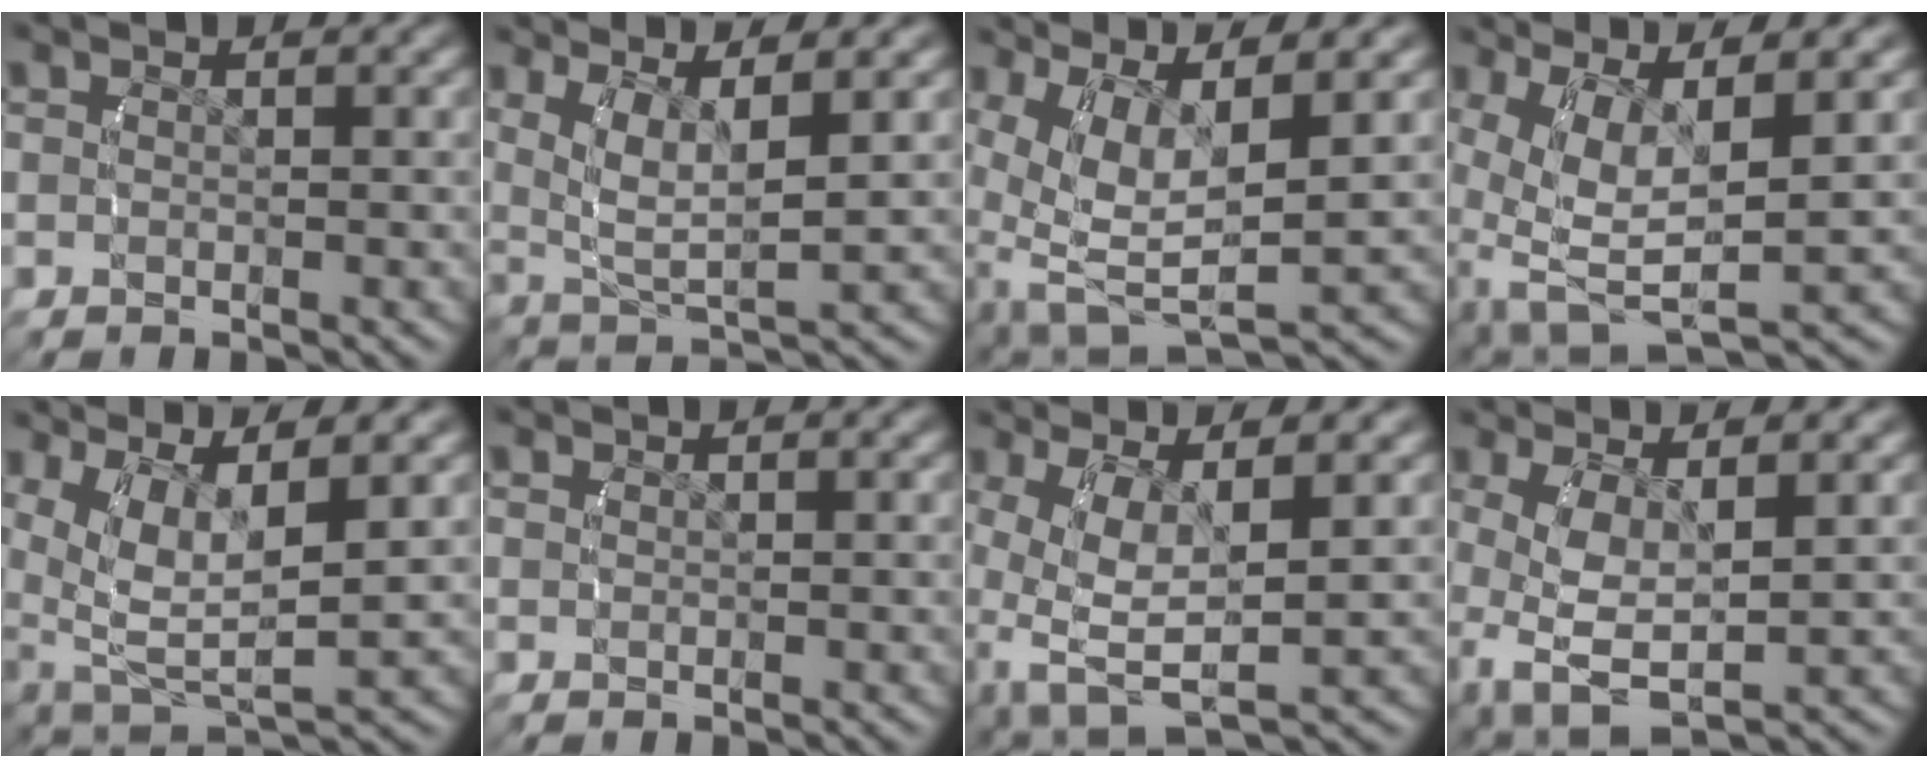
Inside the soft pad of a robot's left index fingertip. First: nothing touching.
{"total": 5.1, "force": [2.2, 1.7, 4.2], "torque": [-0.083, -0.019, 0.054]}
{"total": 9.7, "force": [-0.7, 6.0, 7.6], "torque": [-0.163, -0.056, 0.020]}
{"total": 8.8, "force": [-0.5, 5.2, 7.0], "torque": [-0.161, -0.052, 0.023]}
{"total": 7.7, "force": [0.7, 4.4, 6.3], "torque": [-0.140, -0.051, 0.045]}
{"total": 0.0}
{"total": 6.9, "force": [-0.8, 4.2, 5.5], "torque": [-0.137, -0.048, 0.013]}
{"total": 6.3, "force": [-1.1, 4.1, 4.6], "torque": [-0.131, -0.042, 0.006]}